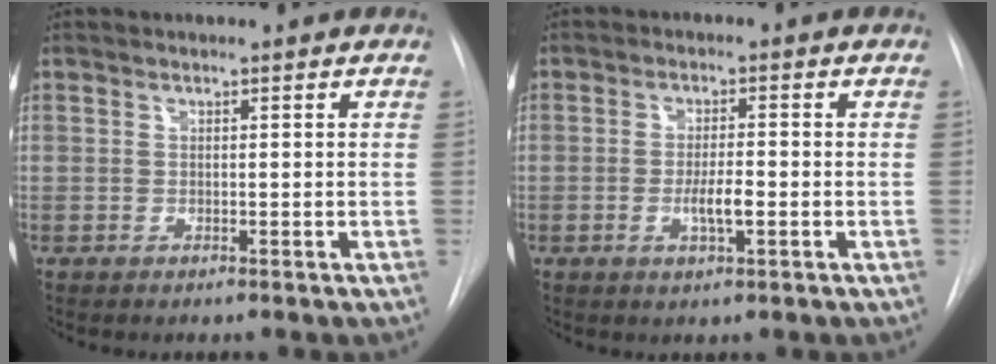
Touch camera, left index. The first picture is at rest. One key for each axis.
{"total": 3.7, "fx": -1.1, "fy": 0.7, "fz": 3.5, "tx": -0.064, "ty": -0.004, "tz": -0.018}